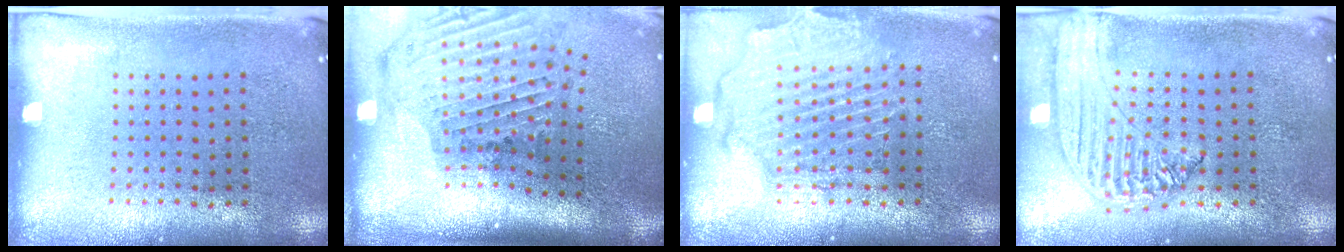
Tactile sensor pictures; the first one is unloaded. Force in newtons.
{"total": 2.4, "press": 1.8, "slide": 1.6}
{"total": 2.5, "press": 2.2, "slide": 1.1}
{"total": 1.5, "press": 1.4, "slide": 0.3}